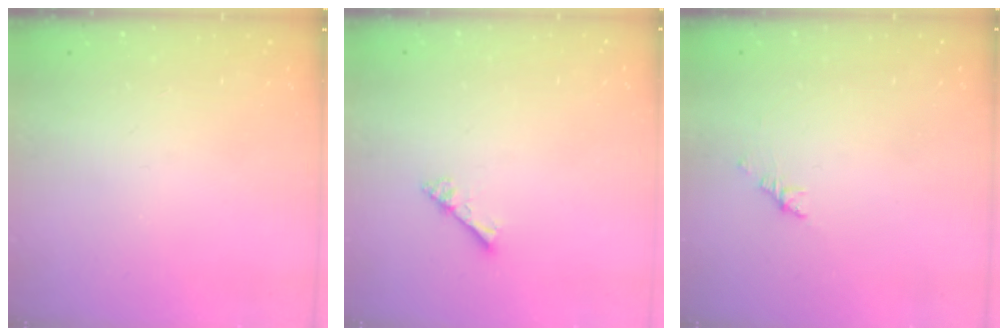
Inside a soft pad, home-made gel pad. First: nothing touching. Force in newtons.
{"total": 1.8, "press": 1.8, "slide": 0.1}
{"total": 1.1, "press": 1.0, "slide": 0.5}